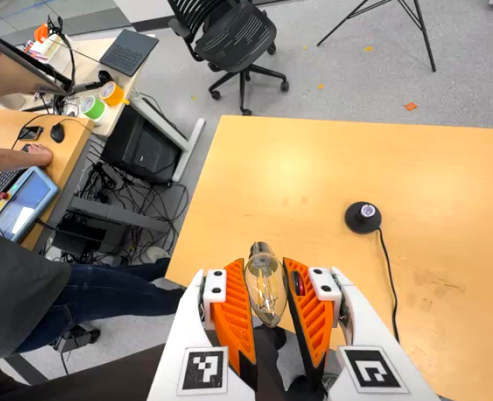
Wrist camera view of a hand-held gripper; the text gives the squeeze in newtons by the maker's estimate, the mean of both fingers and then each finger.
{"total": 12.7, "left": 13.4, "right": 12.0}